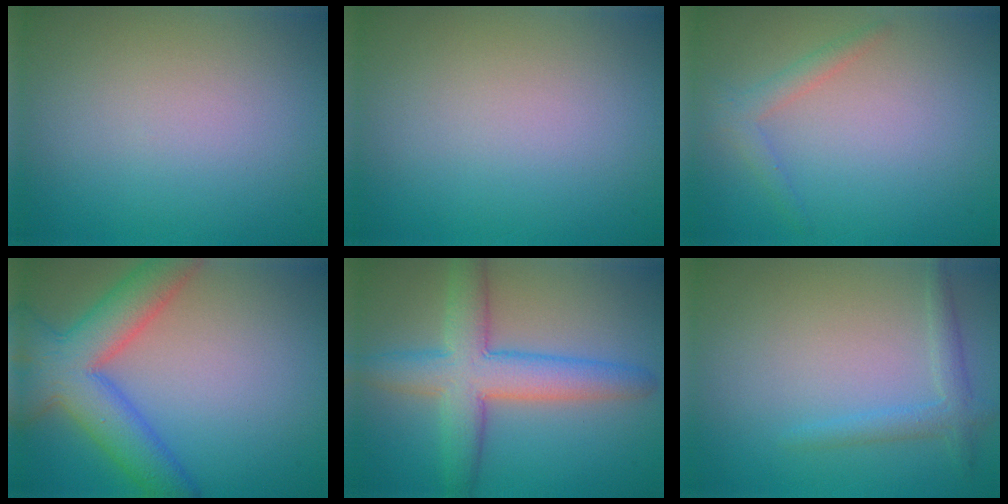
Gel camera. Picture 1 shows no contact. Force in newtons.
{"total": 0.0}
{"total": 1.5, "press": 1.5, "slide": 0.1}
{"total": 7.7, "press": 7.7, "slide": 0.3}
{"total": 6.6, "press": 6.6, "slide": 0.3}
{"total": 1.9, "press": 1.9, "slide": 0.1}